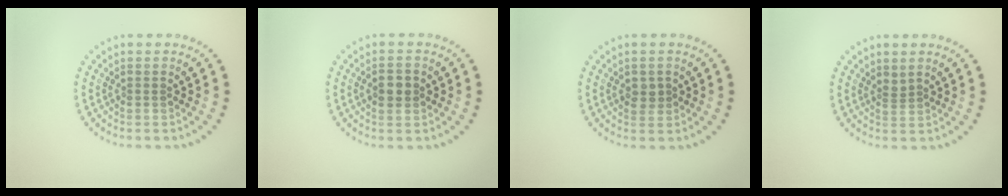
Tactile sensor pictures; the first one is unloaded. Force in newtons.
{"total": 2.4, "press": 2.4, "slide": 0.0}
{"total": 1.5, "press": 1.5, "slide": 0.3}
{"total": 0.7, "press": 0.3, "slide": 0.7}